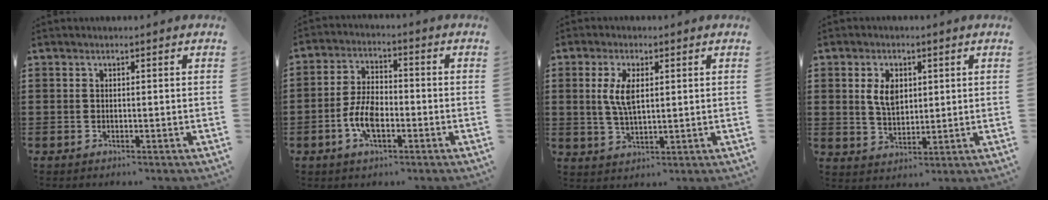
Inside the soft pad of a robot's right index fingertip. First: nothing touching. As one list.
[{"total": 6.8, "force": [-2.4, 3.3, 5.5], "torque": [-0.127, 0.001, -0.050]}, {"total": 5.4, "force": [1.2, 2.2, 4.8], "torque": [-0.108, 0.004, 0.017]}, {"total": 5.0, "force": [1.4, 3.2, 3.6], "torque": [-0.072, 0.009, 0.021]}]